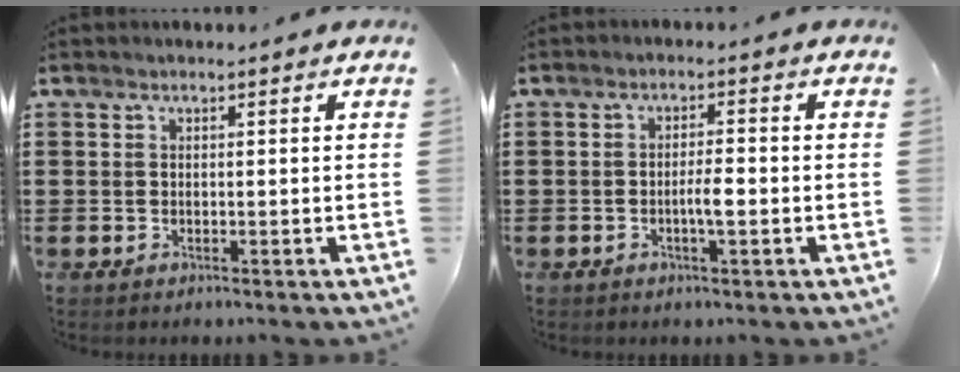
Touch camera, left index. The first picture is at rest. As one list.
[{"total": 3.2, "force": [-0.8, 0.7, 3.0], "torque": [-0.053, 0.004, -0.016]}]